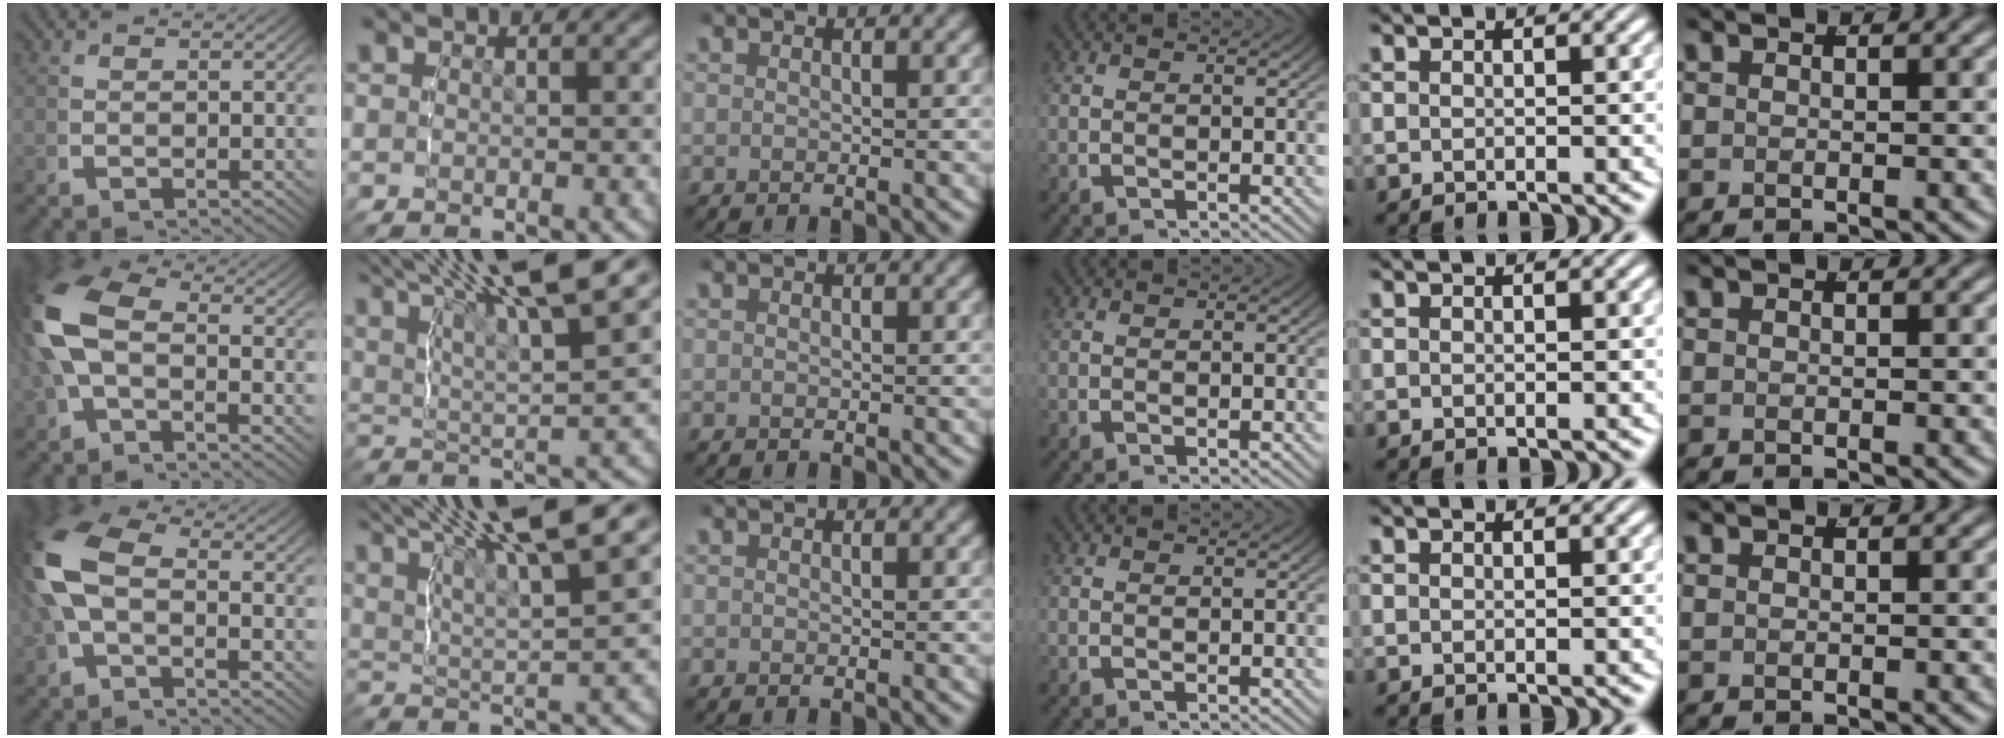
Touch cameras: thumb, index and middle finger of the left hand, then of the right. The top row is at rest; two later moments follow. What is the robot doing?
{"motion": "lift_and_place", "object": "markers"}